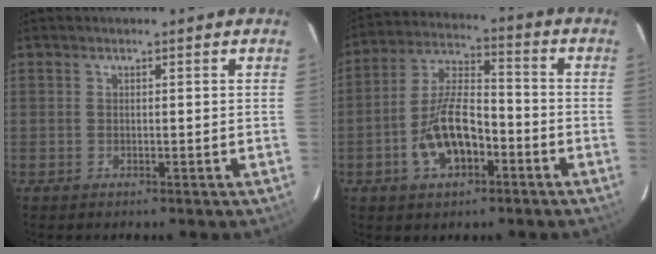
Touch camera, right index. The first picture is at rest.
{"total": 11.6, "force": [-4.7, 5.5, 9.1], "torque": [-0.185, 0.014, -0.077]}